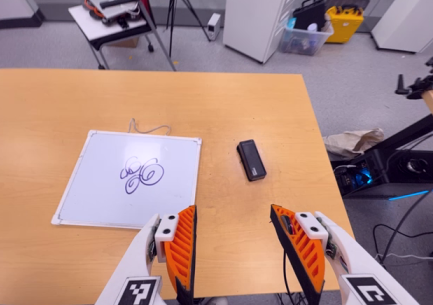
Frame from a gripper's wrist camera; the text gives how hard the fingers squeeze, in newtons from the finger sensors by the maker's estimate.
{"total": 0.0}